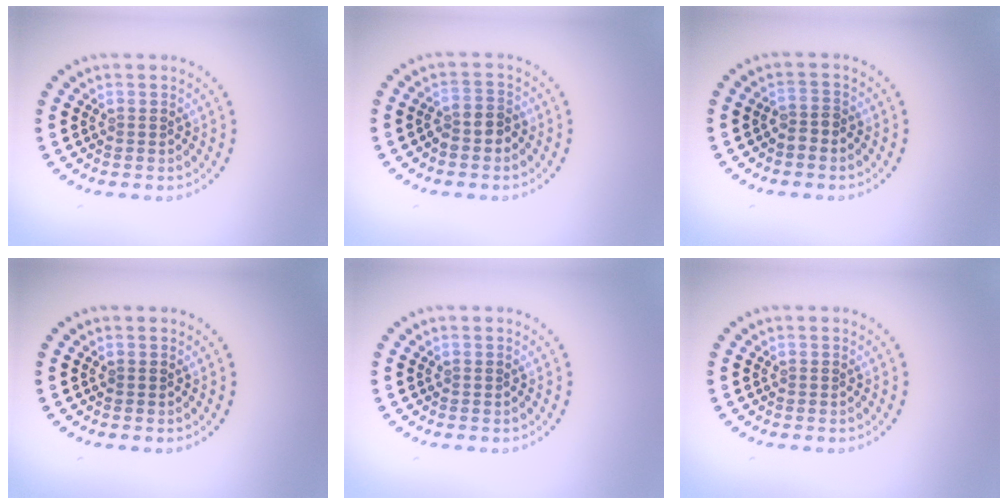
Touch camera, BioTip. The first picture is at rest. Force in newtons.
{"total": 2.2, "press": 1.9, "slide": 1.2}
{"total": 1.5, "press": 1.2, "slide": 0.8}
{"total": 0.0}
{"total": 0.0}
{"total": 0.0}